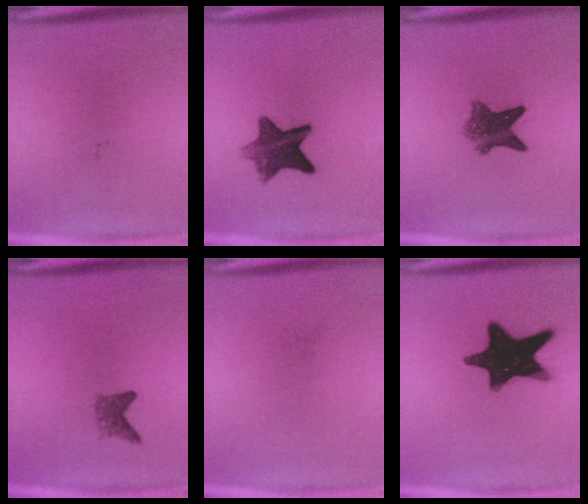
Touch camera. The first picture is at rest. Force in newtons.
{"total": 9.6}
{"total": 6.9}
{"total": 2.2}
{"total": 0.0}
{"total": 17.9}